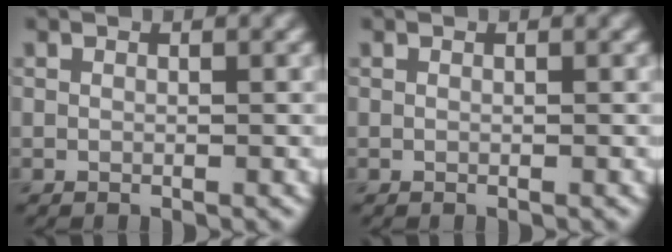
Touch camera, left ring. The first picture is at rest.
{"total": 0.0}